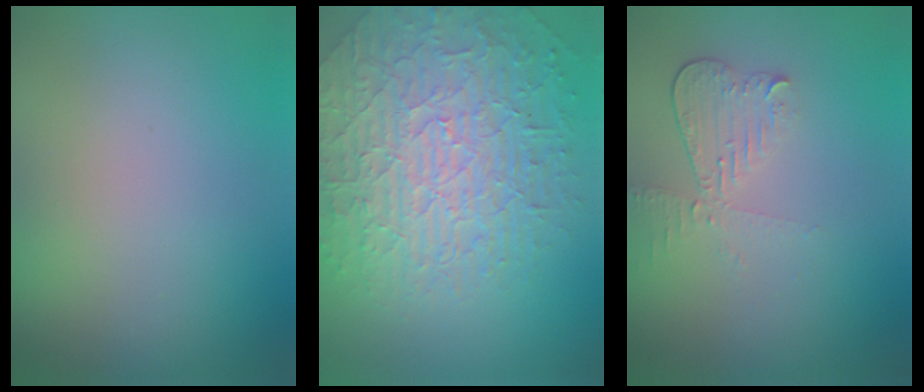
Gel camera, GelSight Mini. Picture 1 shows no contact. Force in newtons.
{"total": 6.7, "press": 5.5, "slide": 3.7}
{"total": 3.0, "press": 2.6, "slide": 1.4}